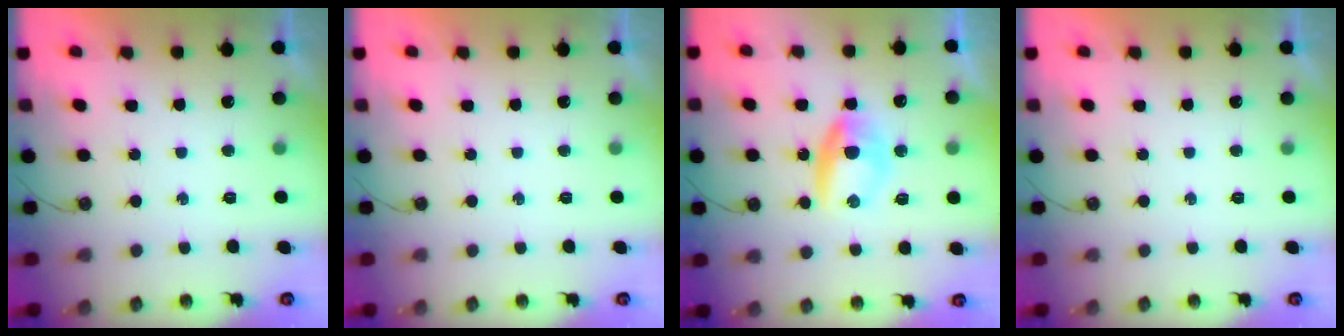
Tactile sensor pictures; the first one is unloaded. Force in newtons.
{"total": 0.0}
{"total": 7.4, "press": 7.3, "slide": 1.1}
{"total": 0.0}